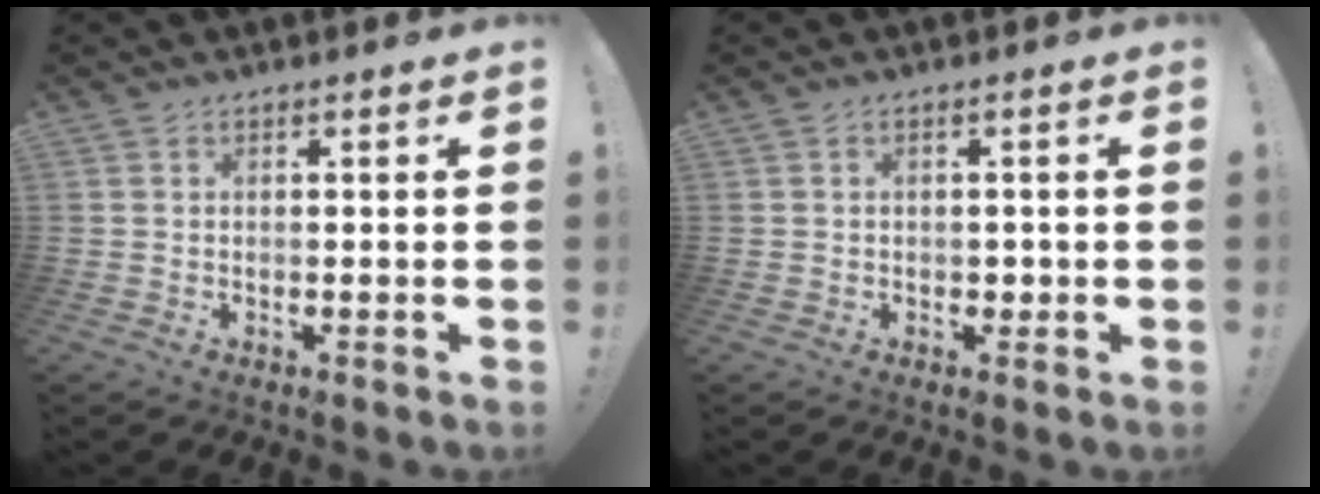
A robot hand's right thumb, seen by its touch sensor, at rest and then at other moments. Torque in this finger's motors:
{"motor_torque": [0.00, 0.04, -0.03, 0.03, 0.01]}